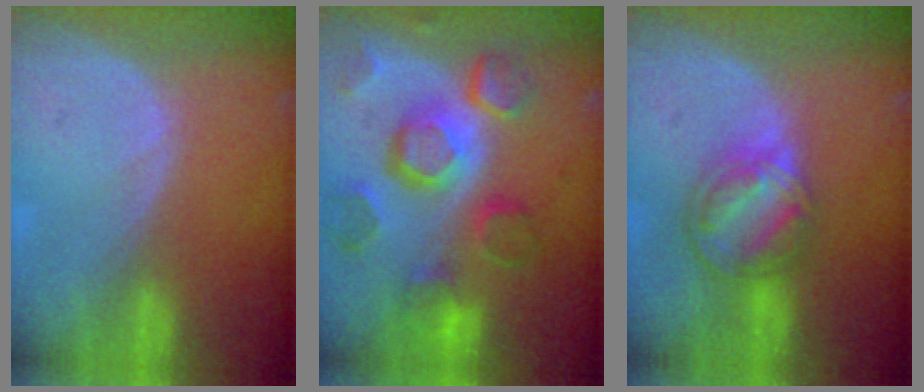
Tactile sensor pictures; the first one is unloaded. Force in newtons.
{"total": 12.1, "press": 10.5, "slide": 5.9}
{"total": 7.4, "press": 6.6, "slide": 3.2}